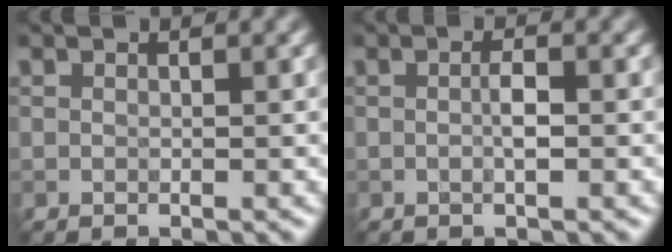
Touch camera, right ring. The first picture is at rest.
{"total": 1.5, "force": [-0.2, 0.2, 1.4], "torque": [-0.025, 0.000, -0.004]}